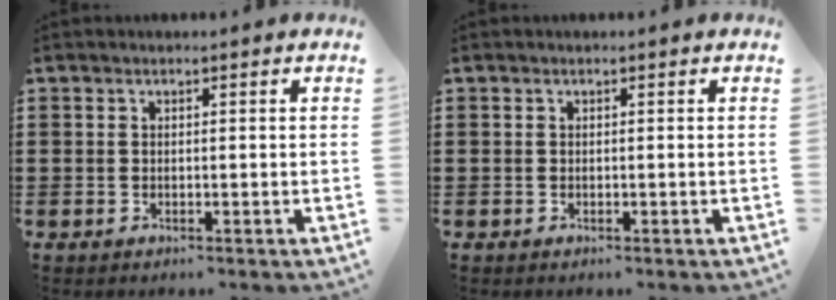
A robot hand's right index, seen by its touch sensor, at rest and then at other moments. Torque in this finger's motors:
{"motor_torque": [0.01, 0.01, 0.00, -0.01]}